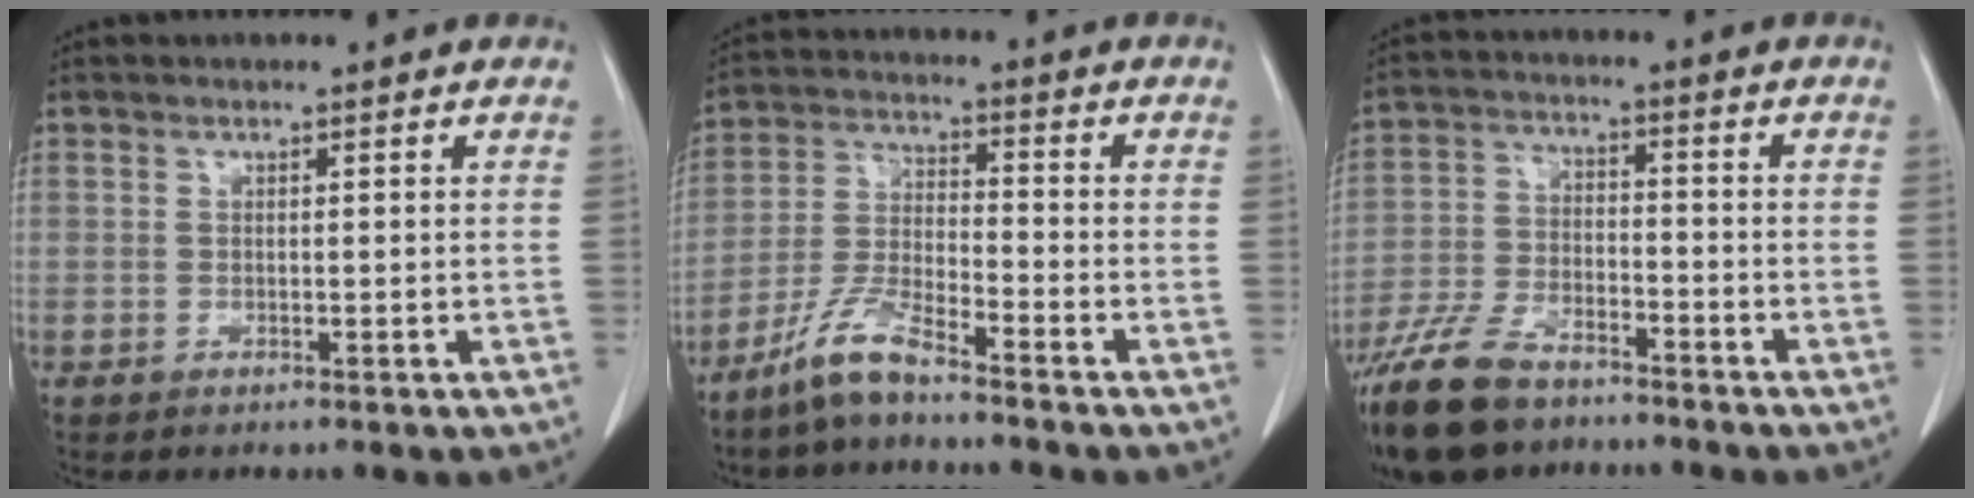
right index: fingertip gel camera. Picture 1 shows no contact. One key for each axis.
{"total": 7.4, "fx": -5.9, "fy": 0.7, "fz": 4.4, "tx": -0.104, "ty": -0.018, "tz": -0.122}
{"total": 11.6, "fx": -8.8, "fy": 4.5, "fz": 6.0, "tx": -0.129, "ty": -0.021, "tz": -0.162}